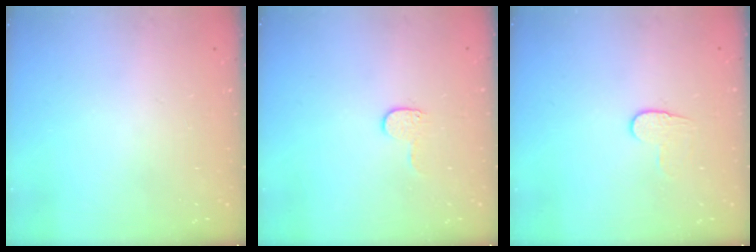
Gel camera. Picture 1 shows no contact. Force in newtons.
{"total": 3.9, "press": 3.9, "slide": 0.4}
{"total": 6.1, "press": 6.1, "slide": 0.5}